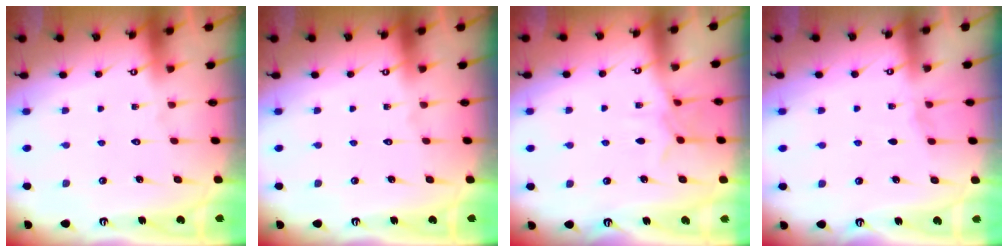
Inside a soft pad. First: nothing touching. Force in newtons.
{"total": 0.0}
{"total": 6.6, "press": 6.6, "slide": 0.7}
{"total": 2.2, "press": 2.2, "slide": 0.3}